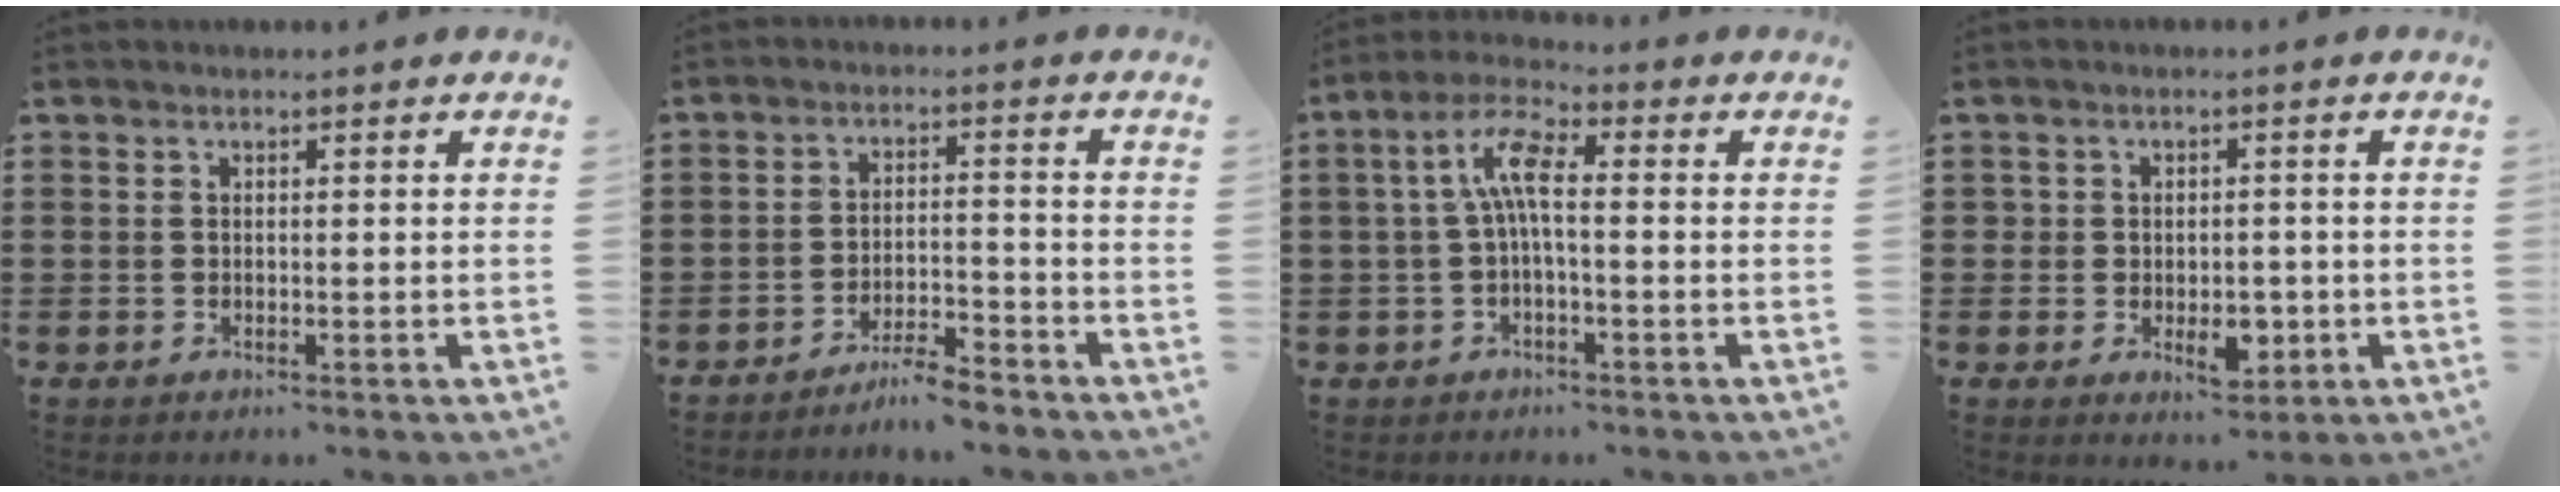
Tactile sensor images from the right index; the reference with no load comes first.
{"total": 4.4, "force": [-4.3, -0.2, 1.1], "torque": [-0.024, 0.001, -0.086]}
{"total": 6.7, "force": [0.0, 2.0, 6.4], "torque": [-0.144, 0.003, -0.008]}
{"total": 4.7, "force": [-1.0, 3.4, 3.0], "torque": [-0.042, 0.001, -0.021]}